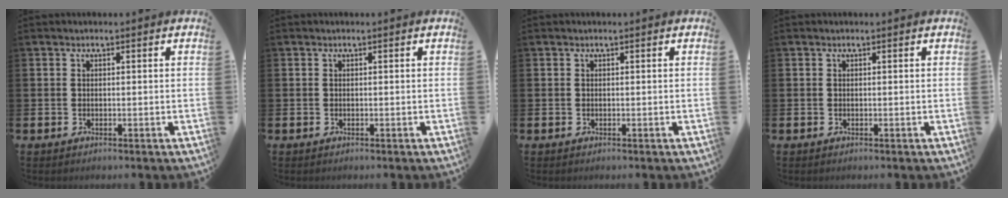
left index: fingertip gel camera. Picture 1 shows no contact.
{"total": 0.0}
{"total": 0.0}
{"total": 0.0}